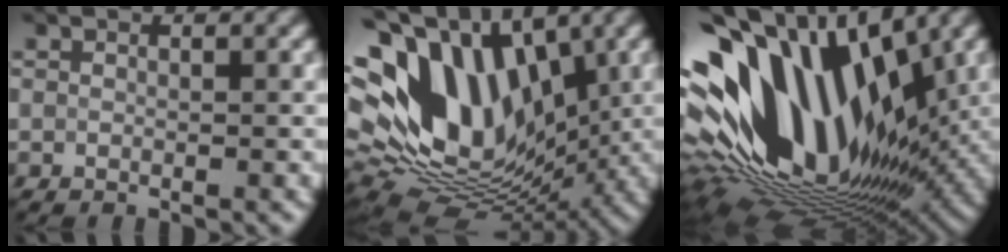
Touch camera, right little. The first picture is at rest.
{"total": 17.0, "force": [3.0, 11.4, 12.2], "torque": [-0.242, -0.005, 0.067]}
{"total": 16.7, "force": [3.5, 10.0, 12.9], "torque": [-0.244, 0.023, 0.049]}